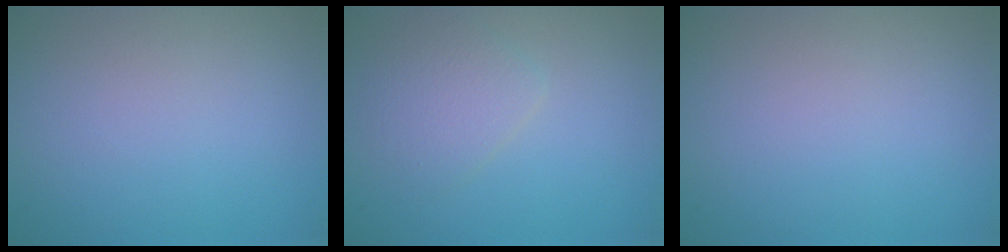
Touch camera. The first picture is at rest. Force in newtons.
{"total": 2.3, "press": 2.3, "slide": 0.1}
{"total": 0.0}